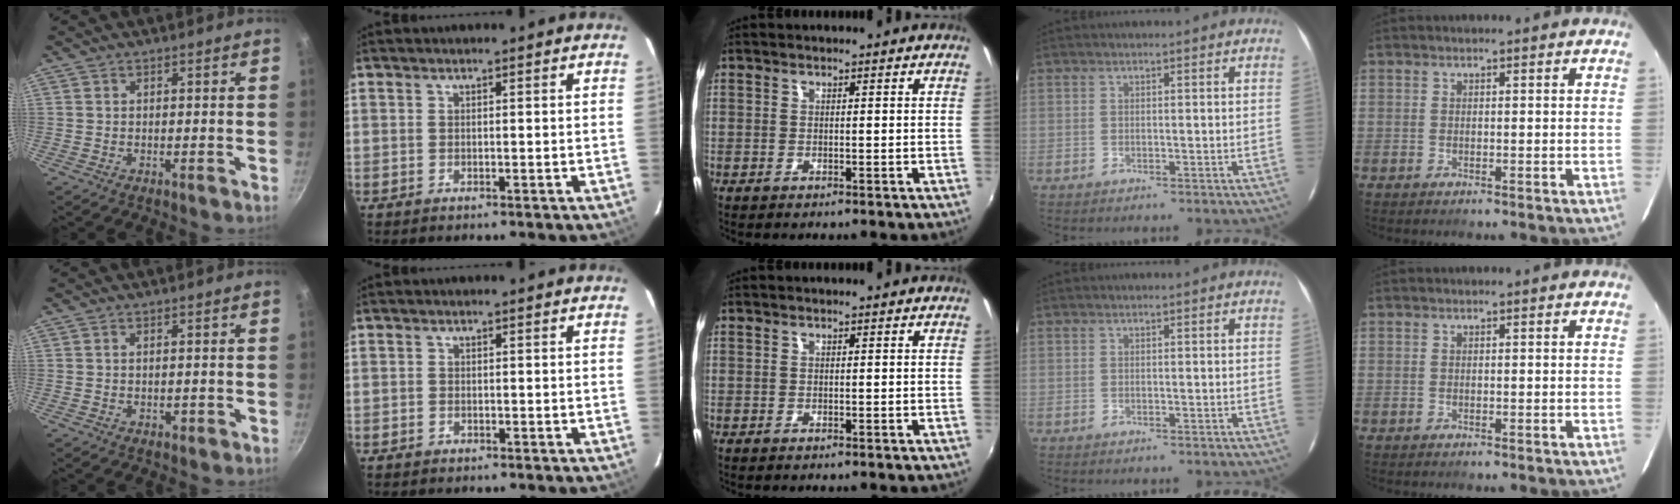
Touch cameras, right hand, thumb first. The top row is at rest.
{"thumb": {"total": 1.1, "force": [-0.3, 0.7, 0.8], "torque": [-0.008, 0.001, -0.004]}, "index": {"total": 0.9, "force": [-0.6, 0.7, 0.1], "torque": [0.000, 0.003, -0.009]}}